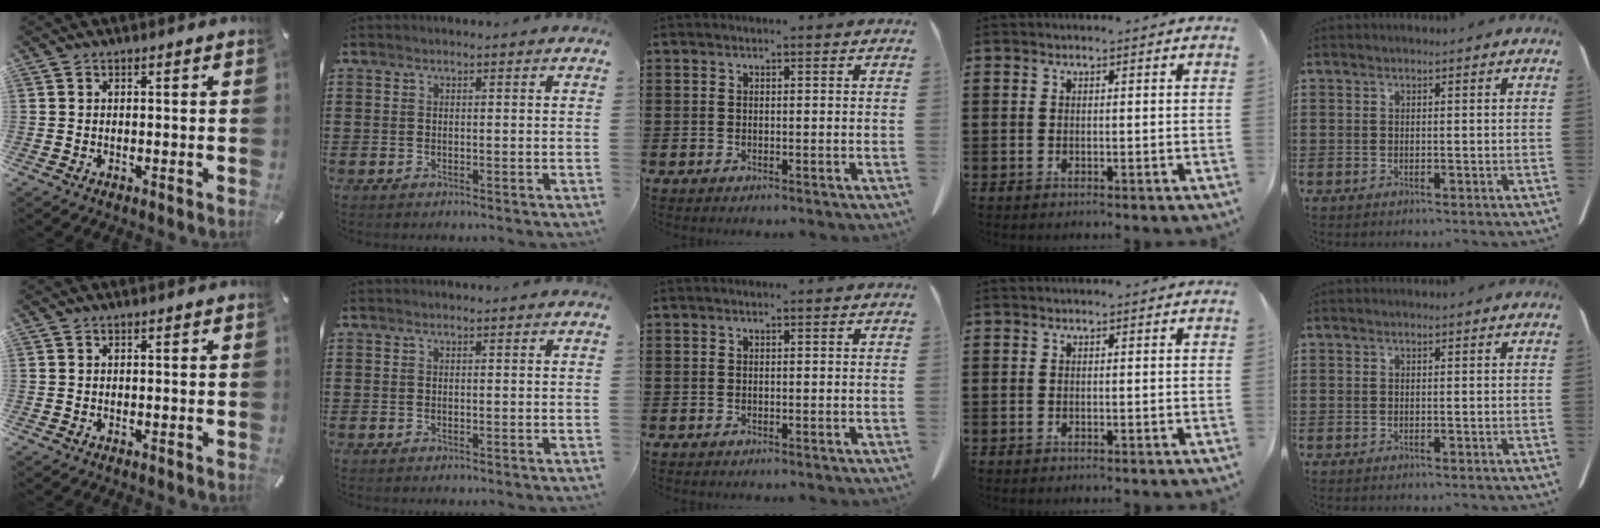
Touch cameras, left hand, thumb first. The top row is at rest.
{}